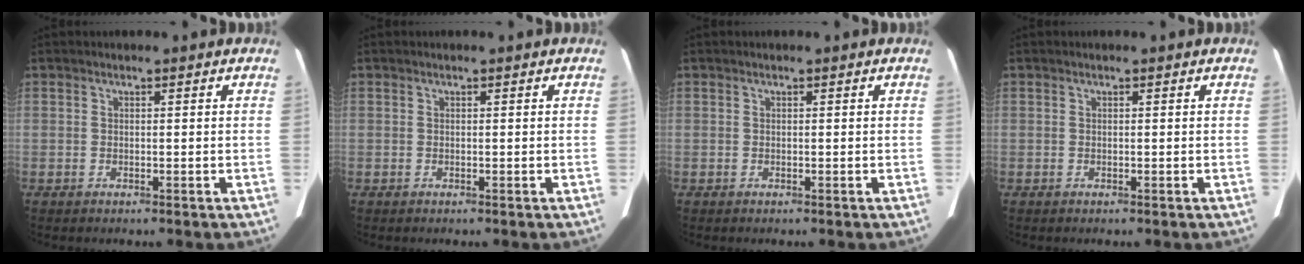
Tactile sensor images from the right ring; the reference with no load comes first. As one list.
[{"total": 0.0}, {"total": 0.0}, {"total": 0.0}]